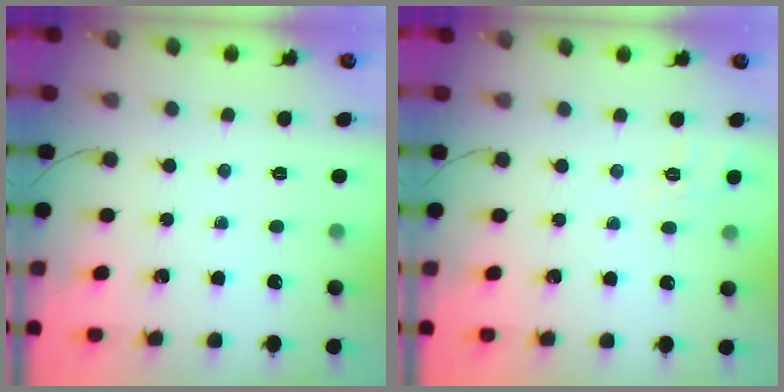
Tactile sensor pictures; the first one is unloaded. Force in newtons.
{"total": 9.5, "press": 9.3, "slide": 2.1}